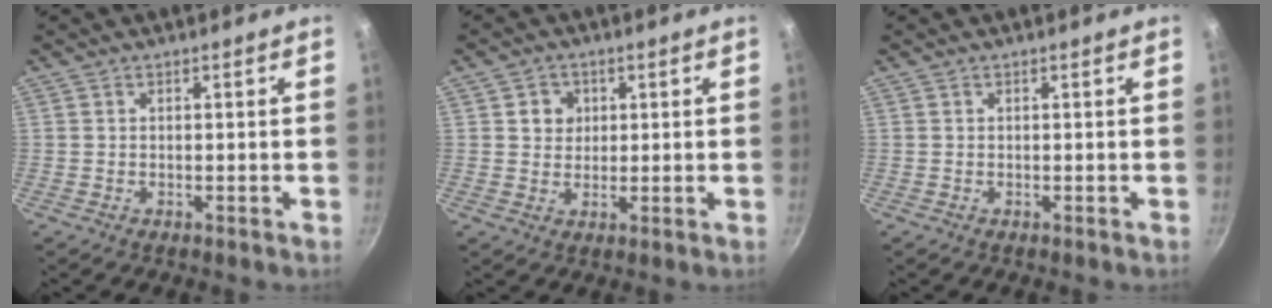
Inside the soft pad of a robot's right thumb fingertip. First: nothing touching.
{"total": 4.1, "force": [1.2, 3.7, 1.3], "torque": [0.005, 0.000, 0.016]}
{"total": 0.0}